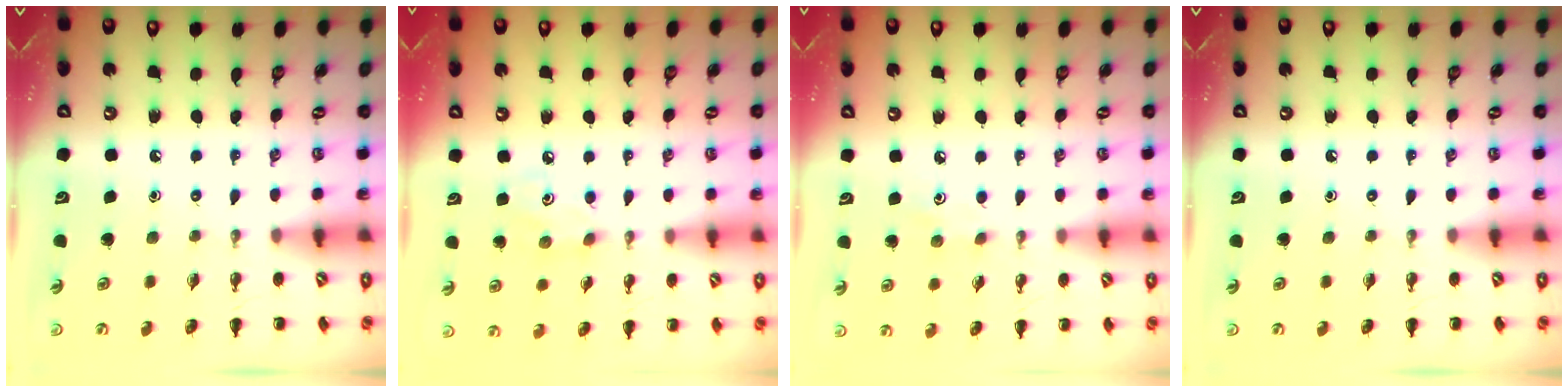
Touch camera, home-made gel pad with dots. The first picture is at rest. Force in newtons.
{"total": 3.0, "press": 2.8, "slide": 0.9}
{"total": 2.9, "press": 2.8, "slide": 0.8}
{"total": 0.0}